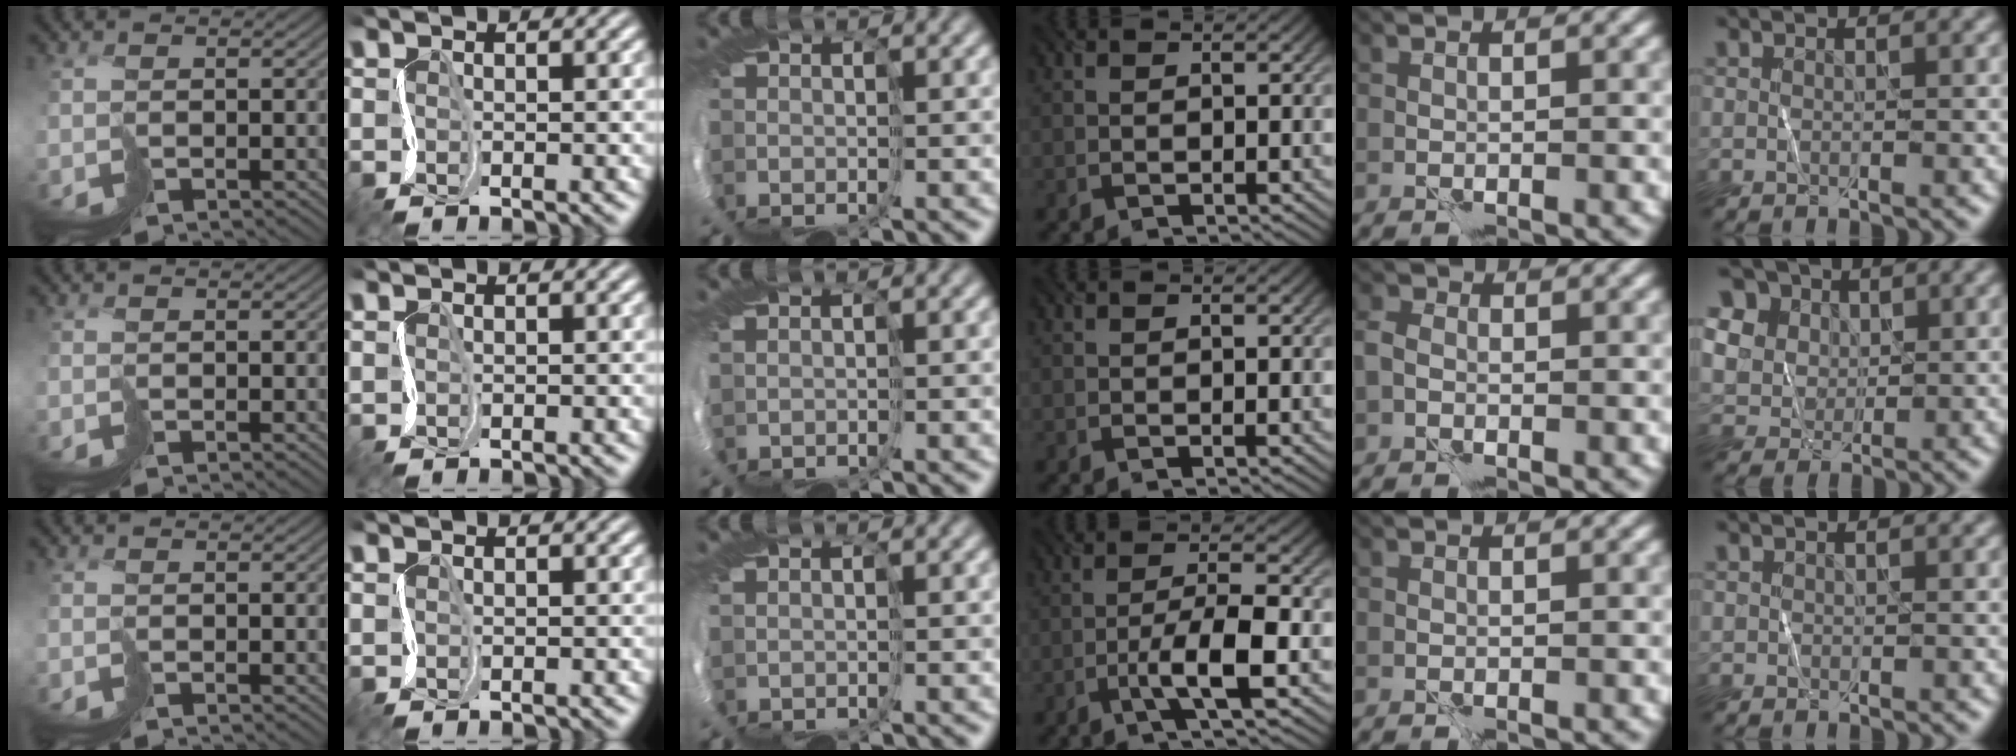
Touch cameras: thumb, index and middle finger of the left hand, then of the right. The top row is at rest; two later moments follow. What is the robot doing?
{"motion": "cut", "object": "tissue"}